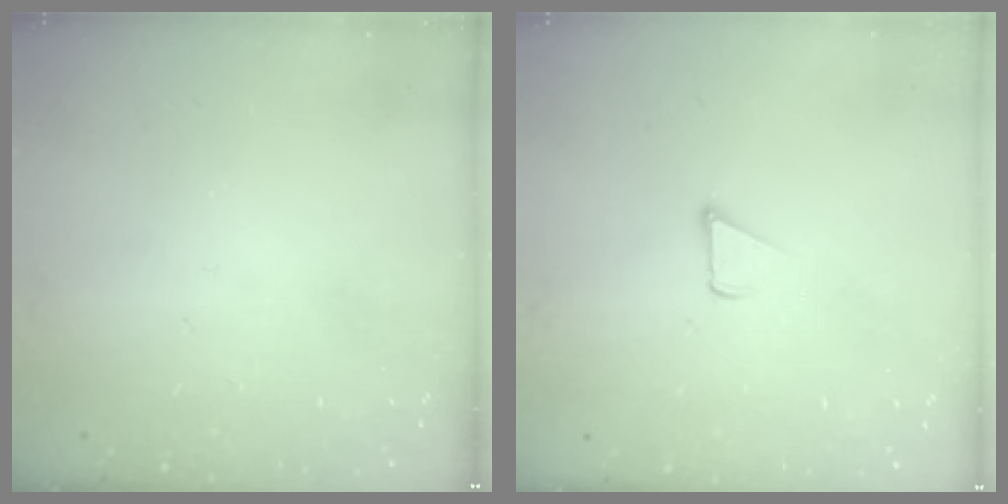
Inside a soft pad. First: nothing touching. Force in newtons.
{"total": 1.7, "press": 1.7, "slide": 0.1}